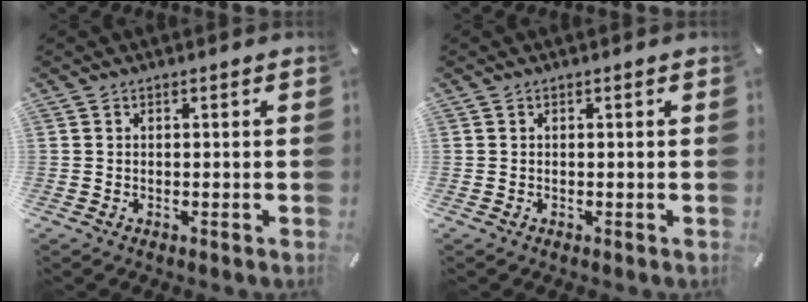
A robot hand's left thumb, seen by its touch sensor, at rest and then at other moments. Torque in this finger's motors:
{"motor_torque": [0.01, 0.03, -0.06, 0.00, 0.00]}